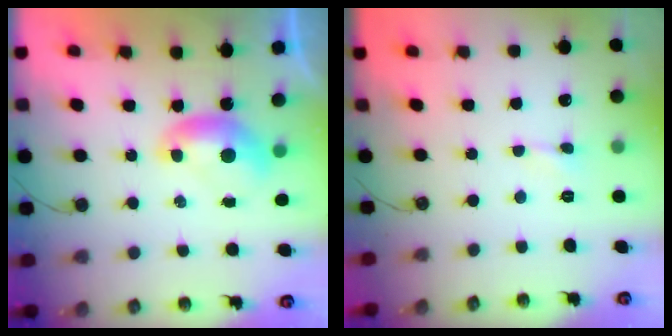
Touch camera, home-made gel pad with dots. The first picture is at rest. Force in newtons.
{"total": 0.0}